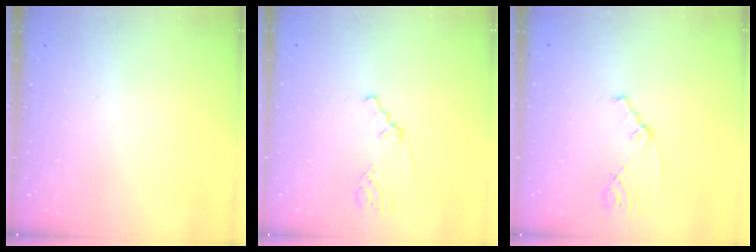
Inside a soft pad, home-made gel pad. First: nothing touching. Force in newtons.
{"total": 0.7, "press": 0.7, "slide": 0.3}
{"total": 1.8, "press": 1.8, "slide": 0.2}